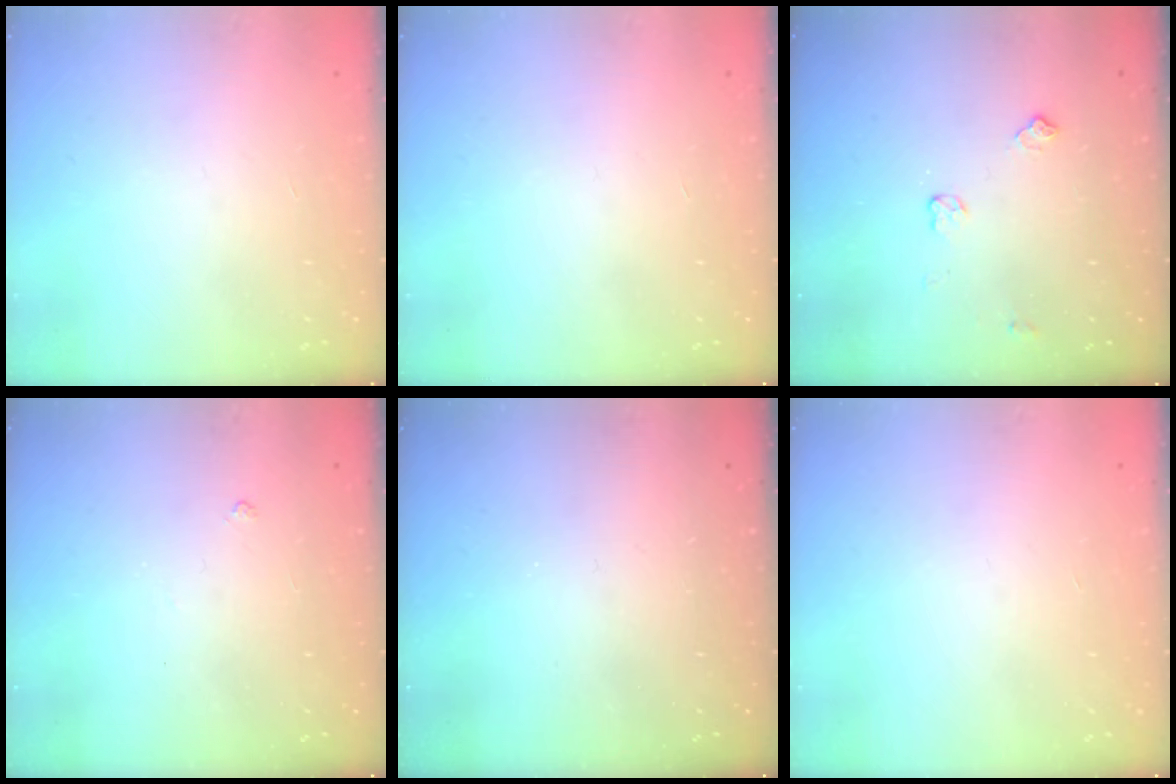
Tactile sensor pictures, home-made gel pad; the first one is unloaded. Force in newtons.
{"total": 0.0}
{"total": 5.5, "press": 5.5, "slide": 0.7}
{"total": 2.9, "press": 2.8, "slide": 0.6}
{"total": 0.0}
{"total": 0.0}